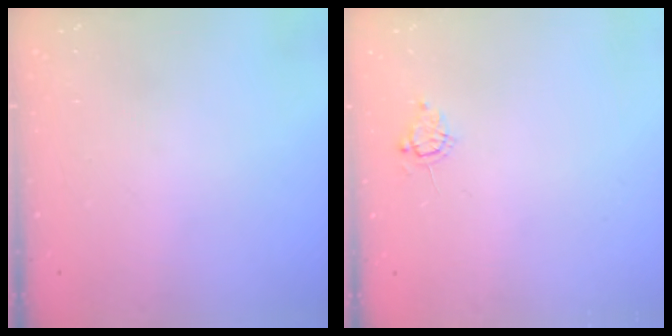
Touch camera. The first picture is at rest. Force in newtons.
{"total": 4.5, "press": 4.4, "slide": 0.9}